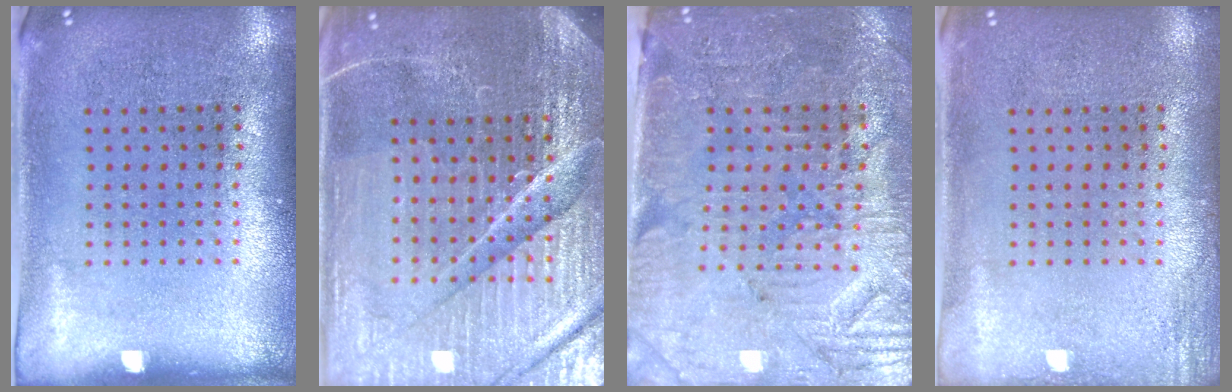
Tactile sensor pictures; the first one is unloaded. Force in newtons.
{"total": 6.1, "press": 5.5, "slide": 2.7}
{"total": 3.7, "press": 3.3, "slide": 1.6}
{"total": 1.4, "press": 1.4, "slide": 0.2}